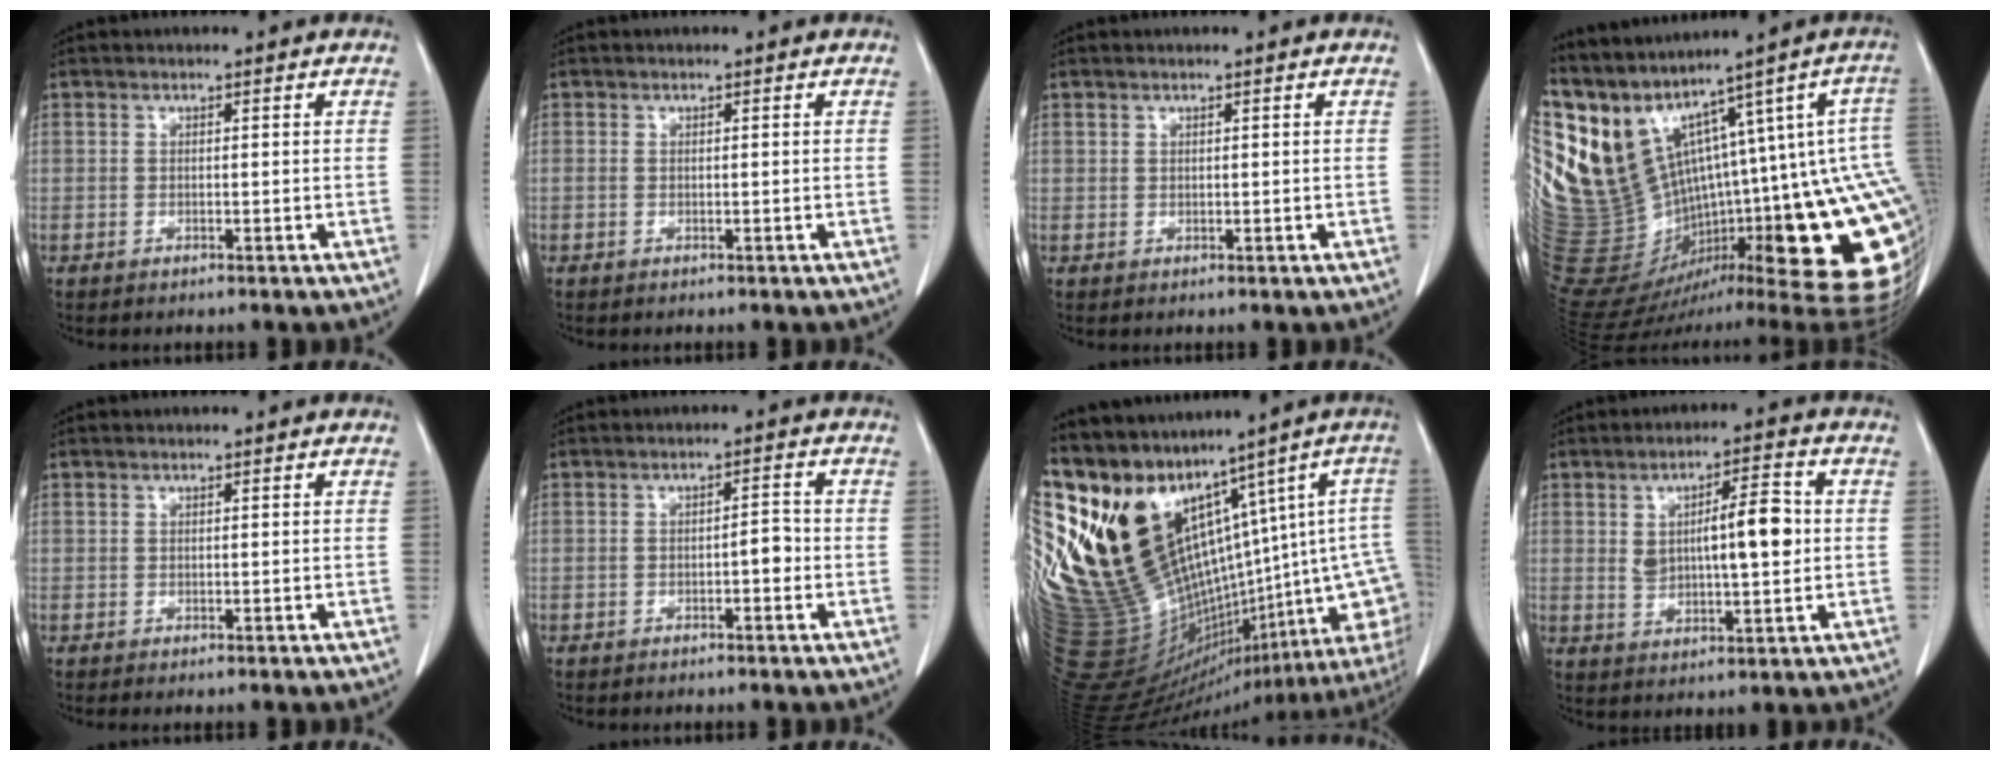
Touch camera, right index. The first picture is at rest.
{"total": 0.0}
{"total": 0.7, "force": [0.4, 0.5, 0.0], "torque": [0.010, -0.001, 0.004]}
{"total": 23.0, "force": [7.5, 7.5, 20.4], "torque": [-0.290, -0.014, 0.164]}
{"total": 0.0}
{"total": 2.4, "force": [-0.8, 0.8, 2.1], "torque": [-0.026, 0.005, -0.013]}
{"total": 28.4, "force": [12.5, 12.4, 22.2], "torque": [-0.371, 0.022, 0.251]}
{"total": 9.4, "force": [1.3, 2.8, 8.9], "torque": [-0.142, 0.015, 0.027]}